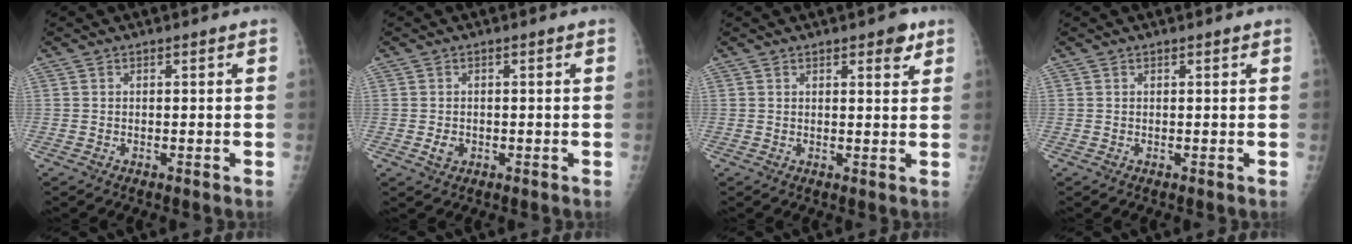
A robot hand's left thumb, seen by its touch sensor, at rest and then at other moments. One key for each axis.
{"total": 1.7, "fx": -0.5, "fy": 1.4, "fz": 0.7, "tx": -0.008, "ty": 0.001, "tz": -0.006}
{"total": 3.3, "fx": 2.1, "fy": 1.4, "fz": 2.2, "tx": -0.012, "ty": -0.009, "tz": 0.023}
{"total": 0.0}